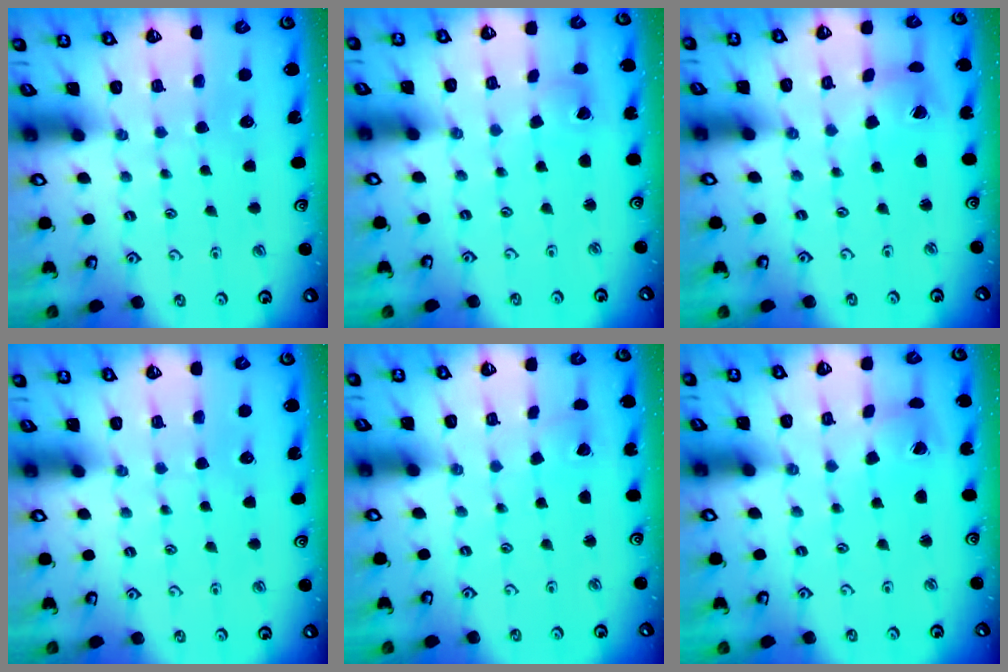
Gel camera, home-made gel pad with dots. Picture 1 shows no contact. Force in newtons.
{"total": 0.8, "press": 0.8, "slide": 0.0}
{"total": 2.0, "press": 2.0, "slide": 0.4}
{"total": 0.0}
{"total": 1.6, "press": 1.6, "slide": 0.1}
{"total": 1.6, "press": 1.5, "slide": 0.3}